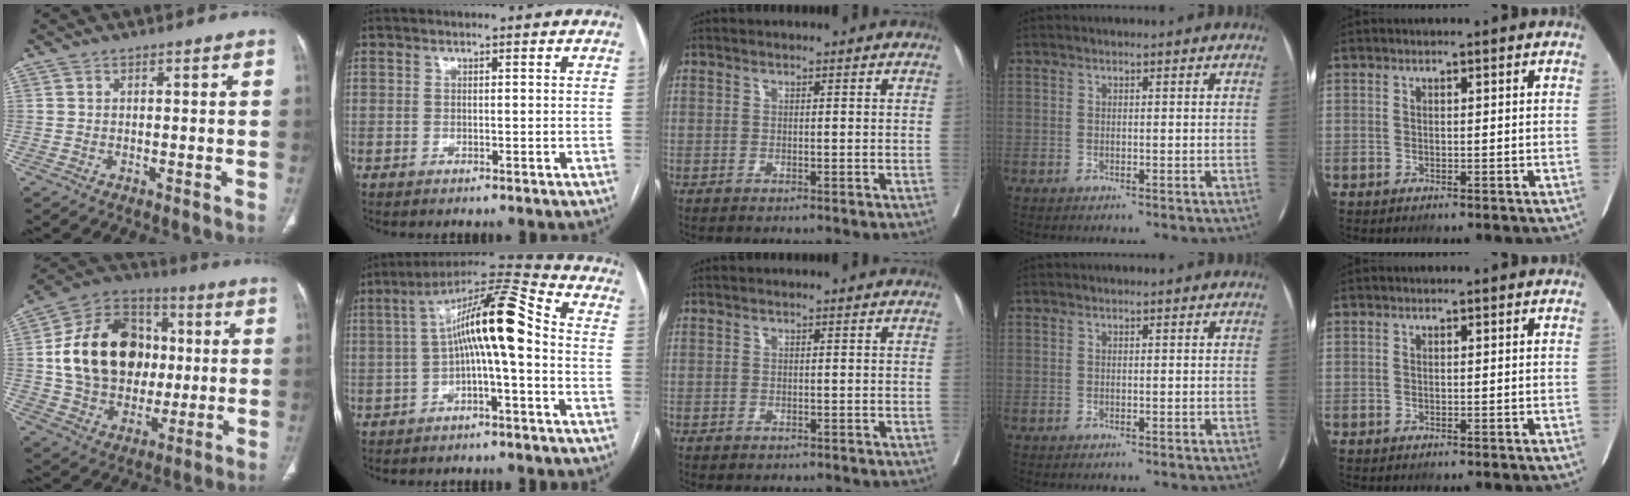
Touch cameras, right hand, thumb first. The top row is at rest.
{"thumb": {"total": 22.7, "force": [2.0, 17.4, 14.4], "torque": [-0.224, 0.020, 0.043]}, "index": {"total": 13.1, "force": [-0.3, 1.8, 13.0], "torque": [-0.222, 0.044, -0.009]}, "middle": {"total": 1.7, "force": [-1.5, 0.6, 0.4], "torque": [-0.009, -0.004, -0.021]}}